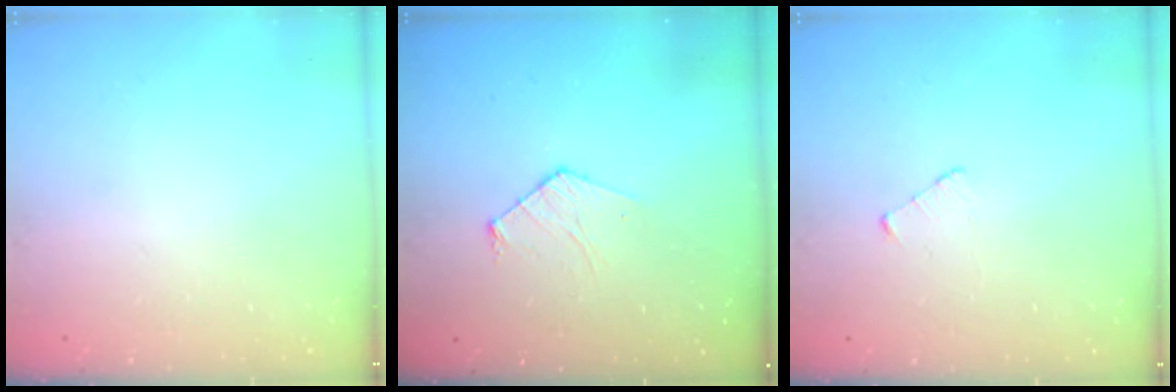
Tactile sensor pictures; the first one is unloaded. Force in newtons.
{"total": 5.7, "press": 5.7, "slide": 0.6}
{"total": 2.9, "press": 2.8, "slide": 0.3}